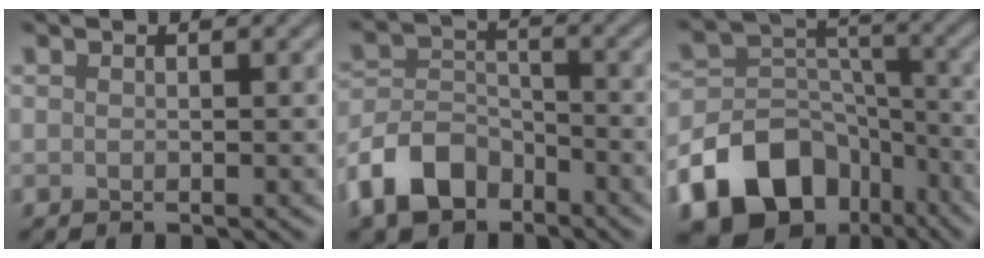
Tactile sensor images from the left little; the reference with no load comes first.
{"total": 6.3, "force": [-4.2, 3.8, 2.8], "torque": [-0.054, 0.000, -0.092]}
{"total": 14.8, "force": [-9.0, 10.4, 5.6], "torque": [-0.131, -0.010, -0.144]}